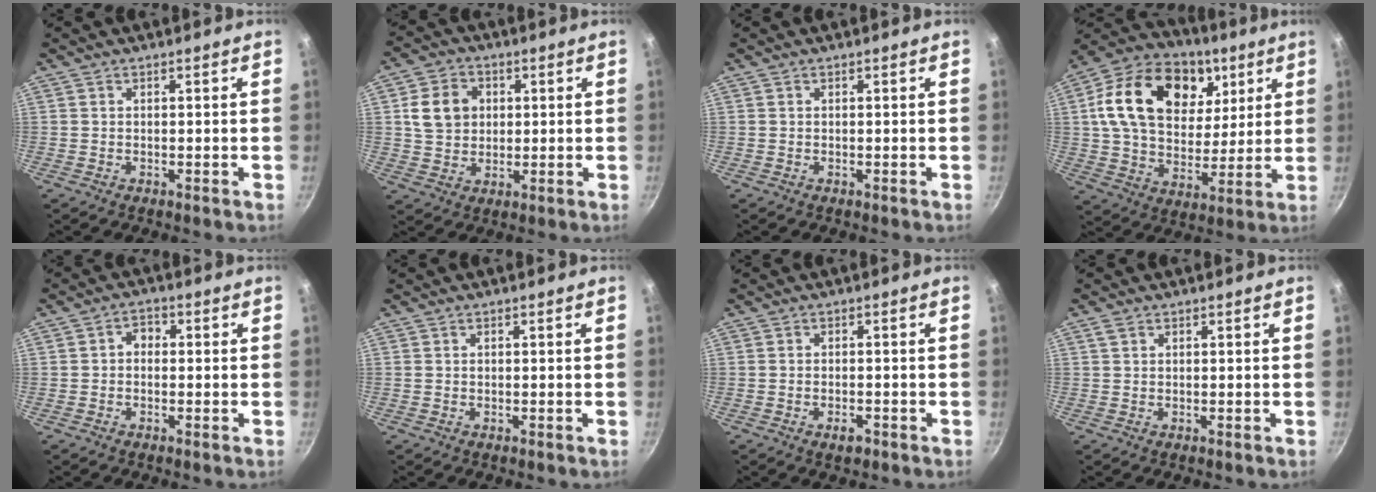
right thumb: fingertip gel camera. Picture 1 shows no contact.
{"total": 8.8, "force": [1.8, 7.4, 4.5], "torque": [-0.056, 0.006, 0.027]}
{"total": 0.0}
{"total": 24.6, "force": [8.5, 17.0, 15.6], "torque": [-0.251, -0.009, 0.134]}
{"total": 2.6, "force": [-0.2, 2.1, 1.6], "torque": [-0.015, 0.010, -0.010]}
{"total": 0.0}
{"total": 2.4, "force": [-1.4, 1.2, 1.6], "torque": [-0.025, 0.009, -0.022]}
{"total": 1.0, "force": [0.5, 0.7, 0.6], "torque": [-0.011, 0.000, 0.010]}